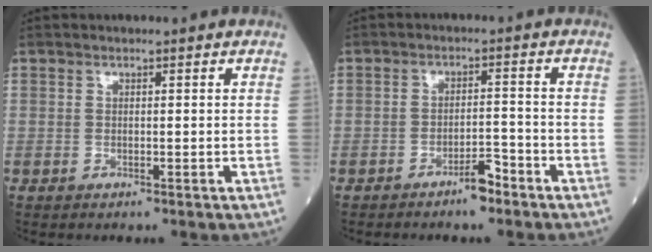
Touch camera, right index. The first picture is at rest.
{"total": 3.5, "force": [-2.8, 0.7, 2.0], "torque": [-0.028, 0.004, -0.049]}